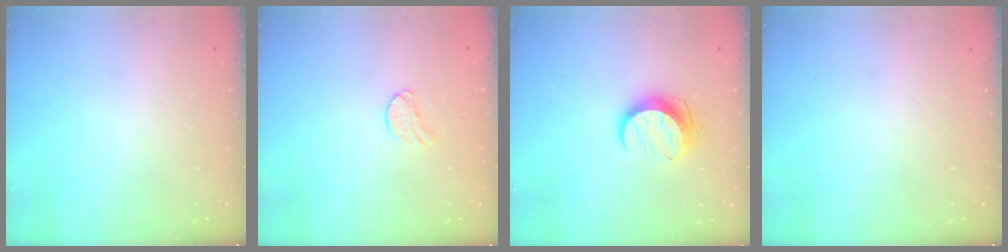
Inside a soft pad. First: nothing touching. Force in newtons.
{"total": 7.5, "press": 7.4, "slide": 0.5}
{"total": 10.7, "press": 10.7, "slide": 0.5}
{"total": 0.0}